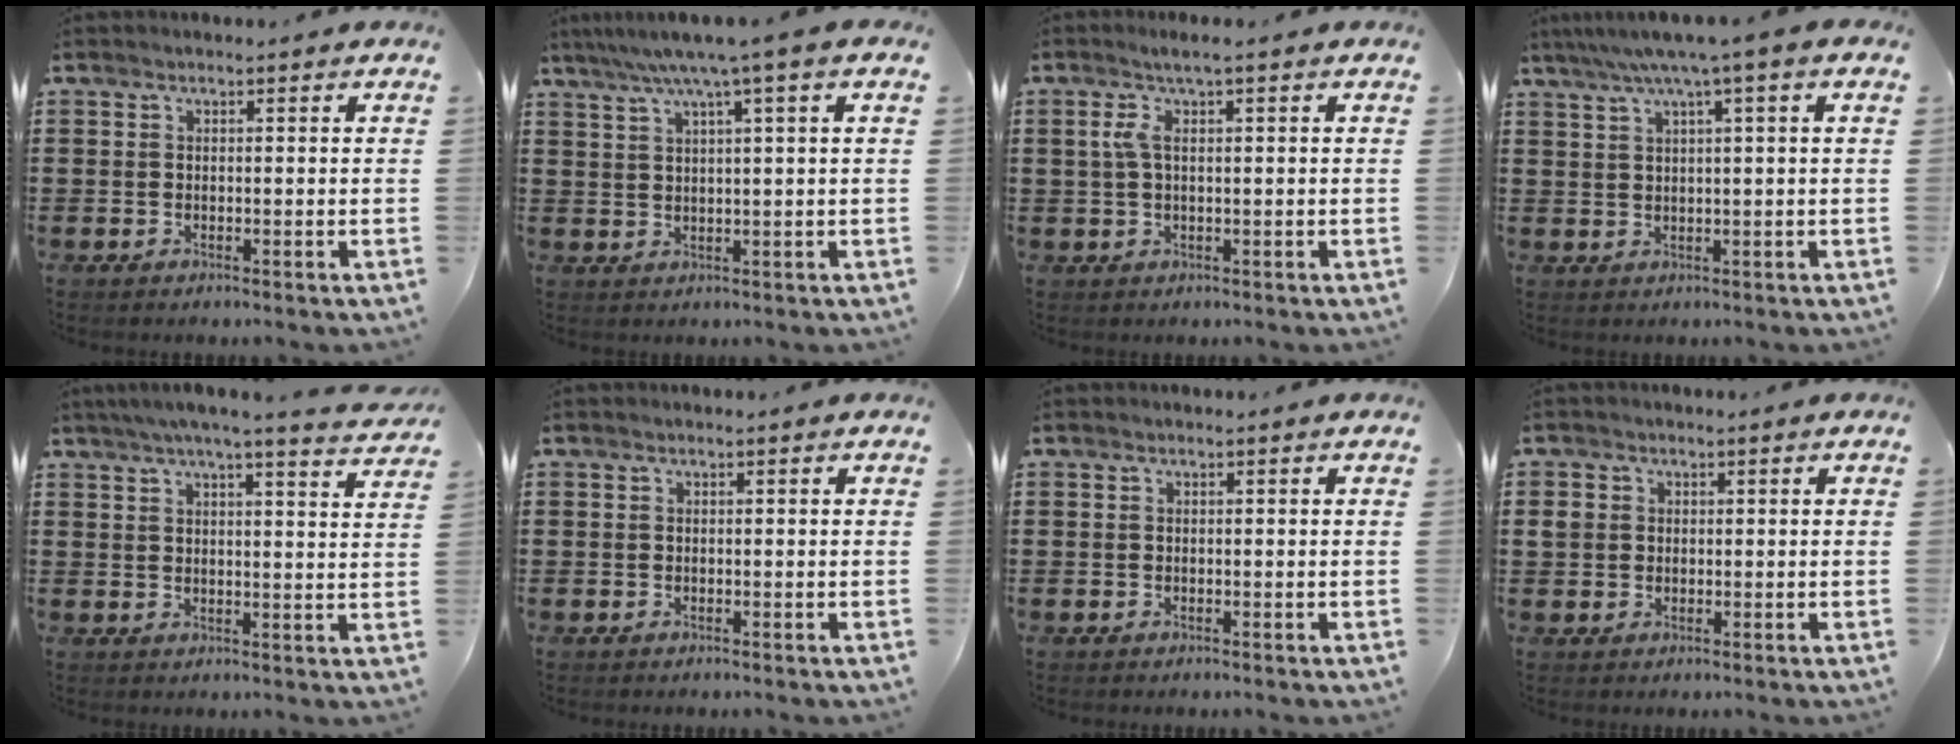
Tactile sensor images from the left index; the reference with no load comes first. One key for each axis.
{"total": 5.3, "fx": 2.9, "fy": -0.6, "fz": 4.4, "tx": -0.093, "ty": -0.006, "tz": 0.045}
{"total": 3.4, "fx": 0.5, "fy": 0.7, "fz": 3.3, "tx": -0.077, "ty": -0.001, "tz": 0.002}
{"total": 4.5, "fx": 2.2, "fy": -0.6, "fz": 3.8, "tx": -0.079, "ty": -0.003, "tz": 0.034}
{"total": 4.6, "fx": 4.1, "fy": -0.5, "fz": 2.1, "tx": -0.056, "ty": -0.016, "tz": 0.070}
{"total": 0.0}
{"total": 0.0}
{"total": 1.9, "fx": 0.4, "fy": 1.7, "fz": 0.7, "tx": -0.020, "ty": 0.009, "tz": 0.006}